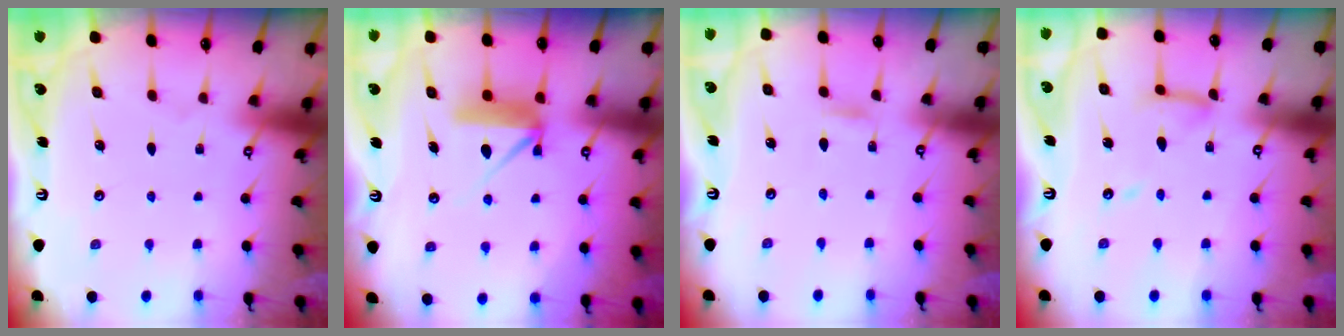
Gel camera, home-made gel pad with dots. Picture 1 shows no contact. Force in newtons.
{"total": 8.5, "press": 8.5, "slide": 0.3}
{"total": 1.1, "press": 1.1, "slide": 0.1}
{"total": 10.3, "press": 10.3, "slide": 0.9}